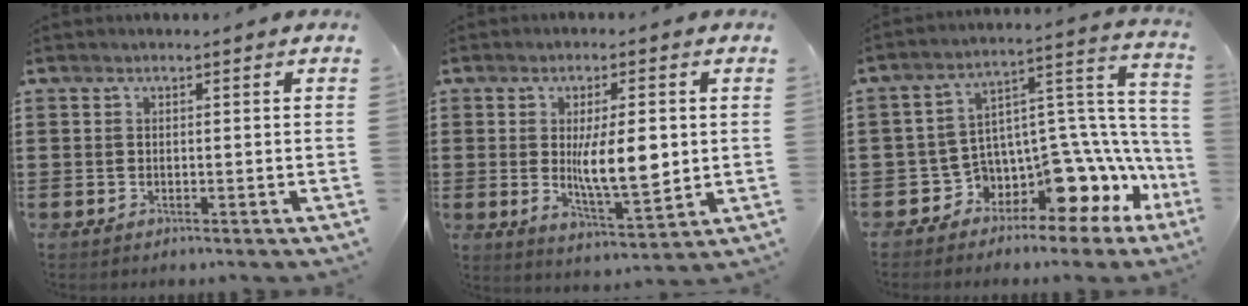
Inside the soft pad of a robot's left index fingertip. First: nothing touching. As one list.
[{"total": 9.4, "force": [0.7, 3.3, 8.8], "torque": [-0.142, -0.007, 0.008]}, {"total": 7.4, "force": [-4.8, 3.7, 4.3], "torque": [-0.079, -0.034, -0.088]}]